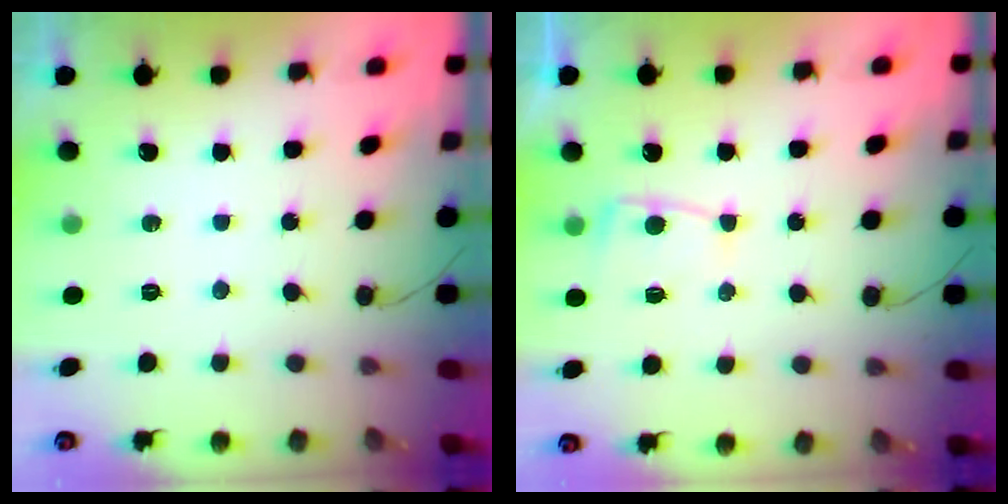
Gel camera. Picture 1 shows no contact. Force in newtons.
{"total": 6.7, "press": 6.7, "slide": 0.6}